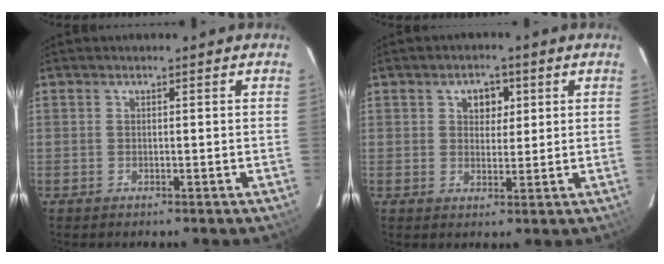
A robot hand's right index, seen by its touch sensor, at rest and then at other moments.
{"total": 4.0, "force": [1.5, 3.0, 2.1], "torque": [-0.025, 0.010, 0.024]}